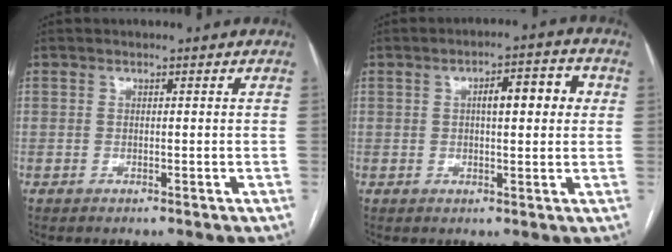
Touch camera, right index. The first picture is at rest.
{"total": 6.8, "force": [1.4, 1.8, 6.4], "torque": [-0.093, 0.021, 0.018]}